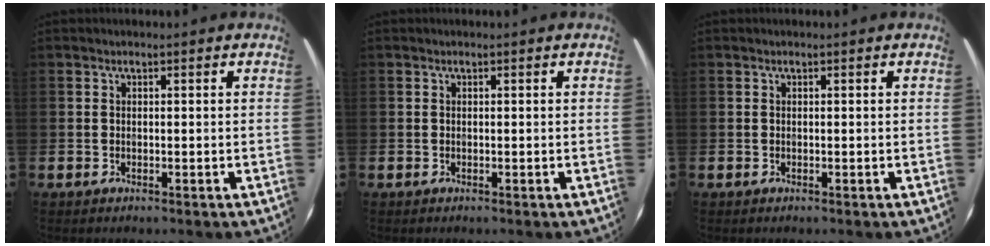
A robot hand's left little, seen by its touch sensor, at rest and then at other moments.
{"total": 0.0}
{"total": 0.0}